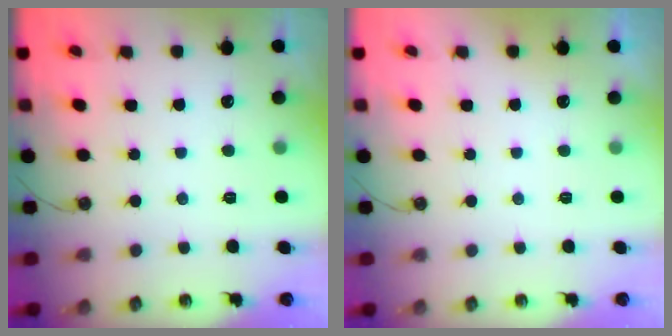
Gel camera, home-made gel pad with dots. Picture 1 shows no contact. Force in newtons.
{"total": 0.0}